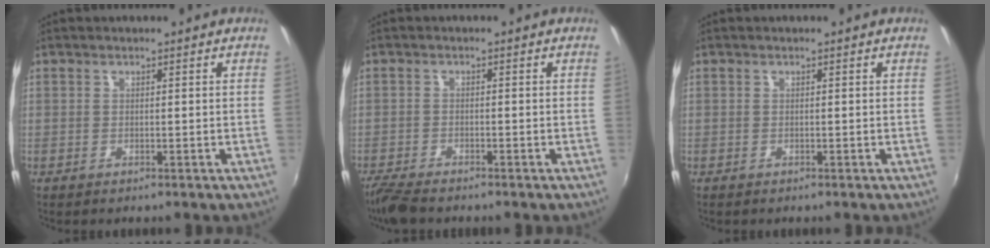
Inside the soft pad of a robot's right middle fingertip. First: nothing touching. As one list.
[{"total": 5.3, "force": [-4.6, 0.9, 2.5], "torque": [-0.070, -0.025, -0.088]}, {"total": 0.0}]